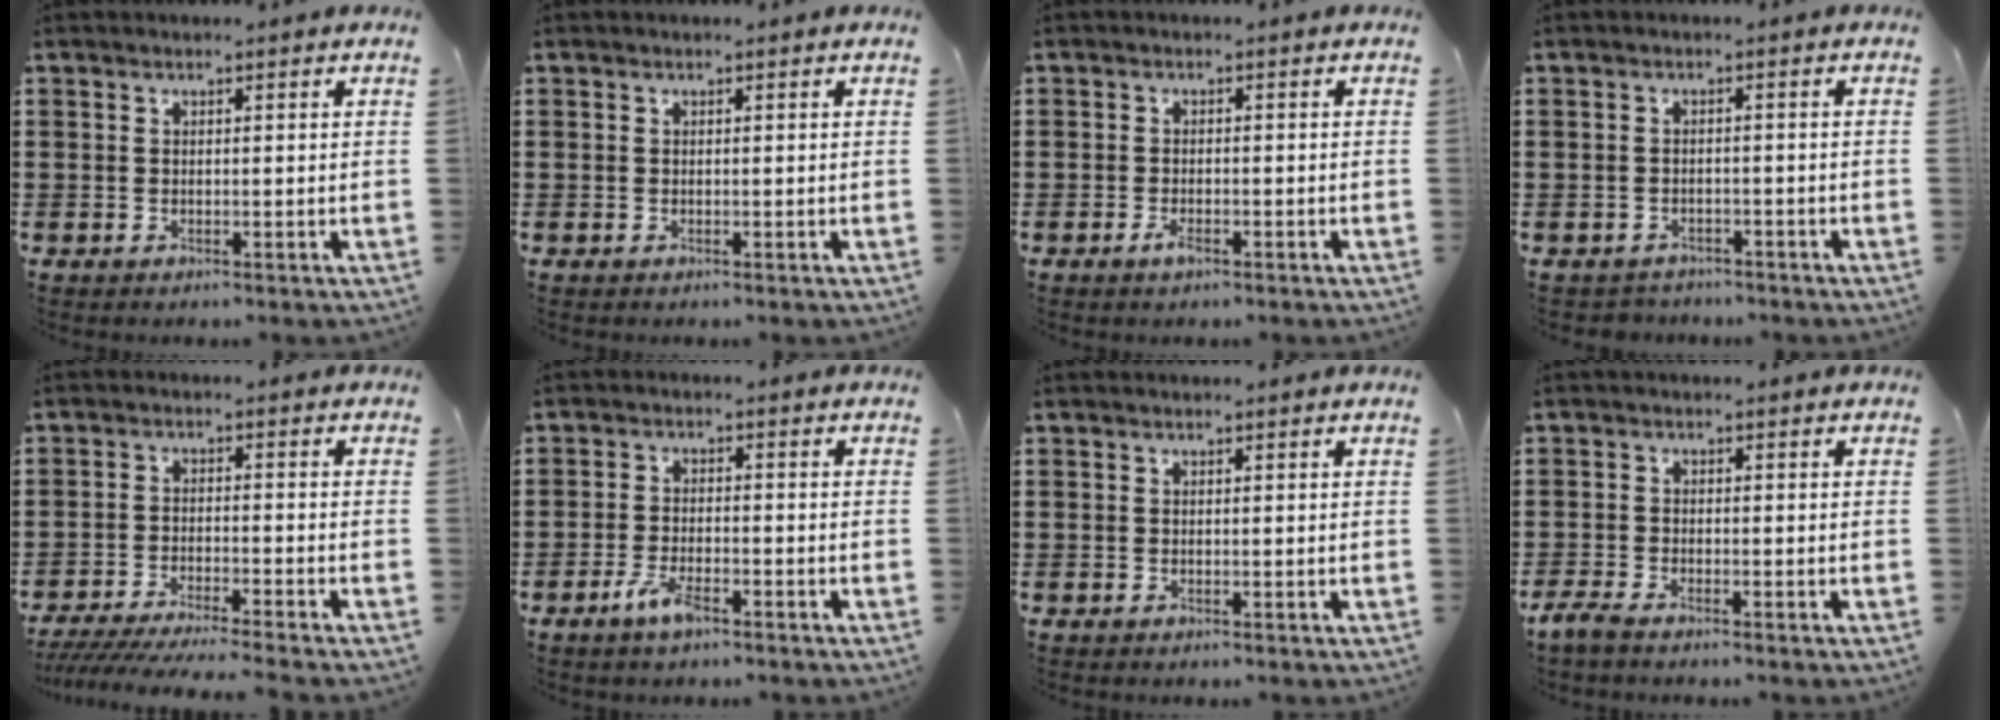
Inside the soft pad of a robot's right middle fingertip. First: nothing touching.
{"total": 0.0}
{"total": 1.9, "force": [-1.1, 0.7, 1.4], "torque": [-0.041, -0.006, -0.025]}
{"total": 1.6, "force": [-1.5, 0.5, -0.2], "torque": [-0.003, 0.001, -0.037]}
{"total": 4.6, "force": [-4.2, -0.1, 1.7], "torque": [-0.041, -0.016, -0.086]}
{"total": 4.1, "force": [-2.6, 1.3, 2.9], "torque": [-0.068, 0.000, -0.053]}
{"total": 0.0}
{"total": 2.2, "force": [-1.9, 0.4, 1.1], "torque": [-0.034, -0.001, -0.042]}